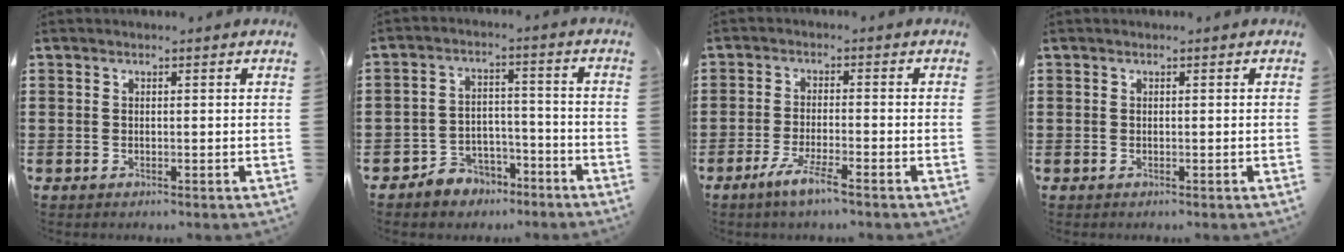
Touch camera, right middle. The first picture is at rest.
{"total": 5.0, "force": [-4.3, 2.4, 0.2], "torque": [-0.012, 0.018, -0.088]}
{"total": 4.5, "force": [-3.2, 0.3, 3.2], "torque": [-0.066, -0.006, -0.059]}
{"total": 0.0}